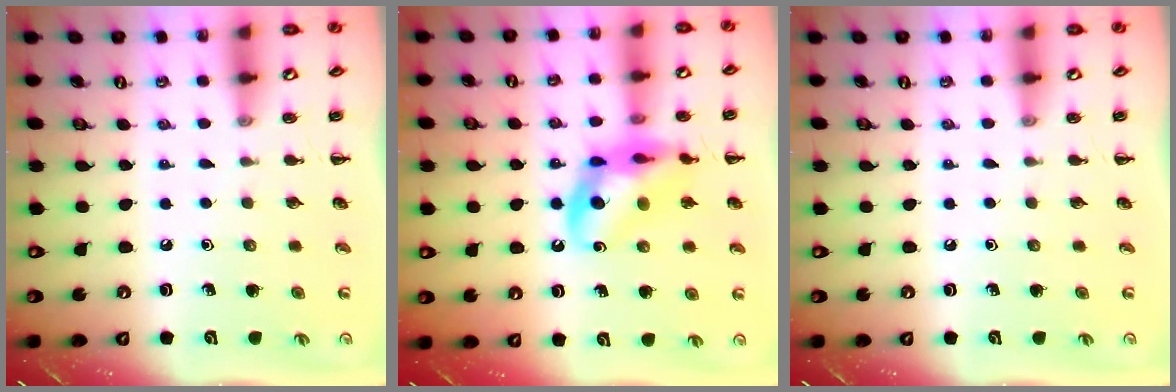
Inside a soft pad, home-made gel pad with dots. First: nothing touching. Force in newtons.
{"total": 14.4, "press": 14.2, "slide": 2.8}
{"total": 0.0}